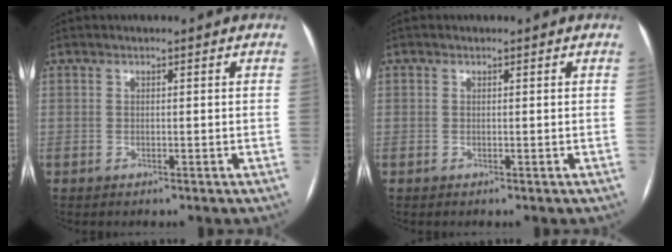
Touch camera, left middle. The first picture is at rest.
{"total": 1.1, "force": [-0.5, -0.8, -0.6], "torque": [0.012, -0.007, -0.008]}